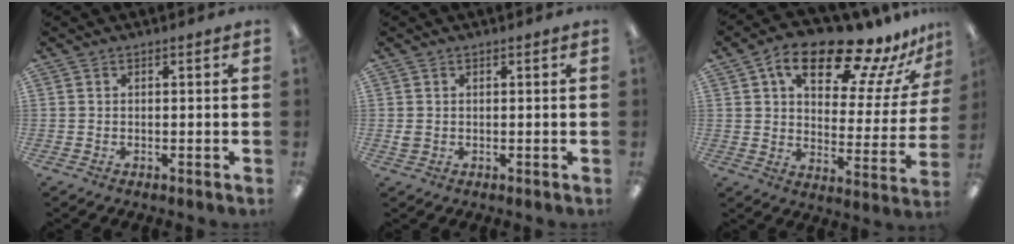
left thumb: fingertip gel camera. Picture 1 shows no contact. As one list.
[{"total": 1.8, "force": [0.2, 1.7, 0.7], "torque": [-0.005, 0.002, 0.002]}, {"total": 20.3, "force": [13.9, 8.1, 12.3], "torque": [-0.191, -0.084, 0.230]}]